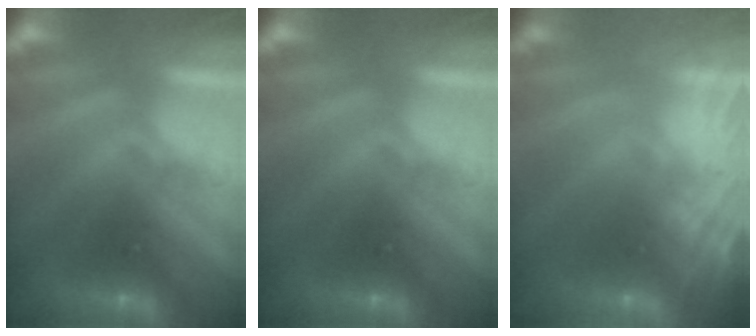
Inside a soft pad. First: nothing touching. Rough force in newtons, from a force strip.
{"total": 0.0}
{"total": 7.5}